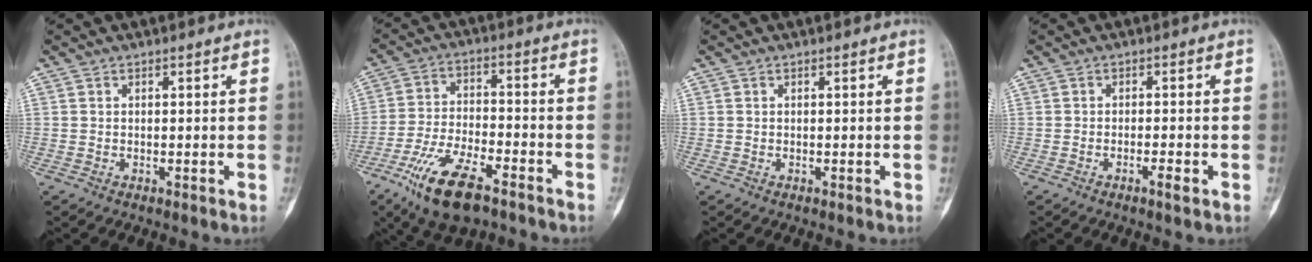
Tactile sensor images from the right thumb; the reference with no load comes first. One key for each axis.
{"total": 17.0, "fx": -10.5, "fy": 6.7, "fz": 11.6, "tx": -0.220, "ty": 0.044, "tz": -0.190}
{"total": 0.0}
{"total": 2.0, "fx": -1.1, "fy": 0.3, "fz": 1.7, "tx": -0.030, "ty": 0.002, "tz": -0.022}